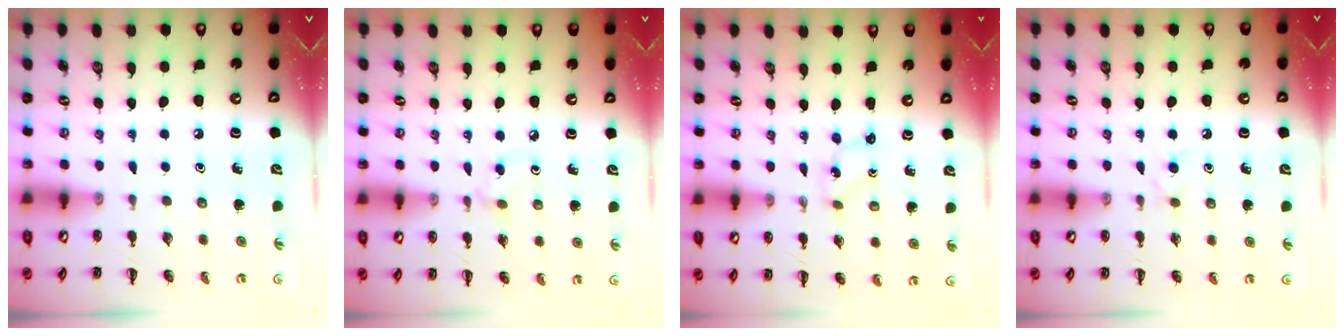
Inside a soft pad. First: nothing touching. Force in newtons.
{"total": 2.6, "press": 2.3, "slide": 1.1}
{"total": 0.0}
{"total": 3.2, "press": 2.9, "slide": 1.4}